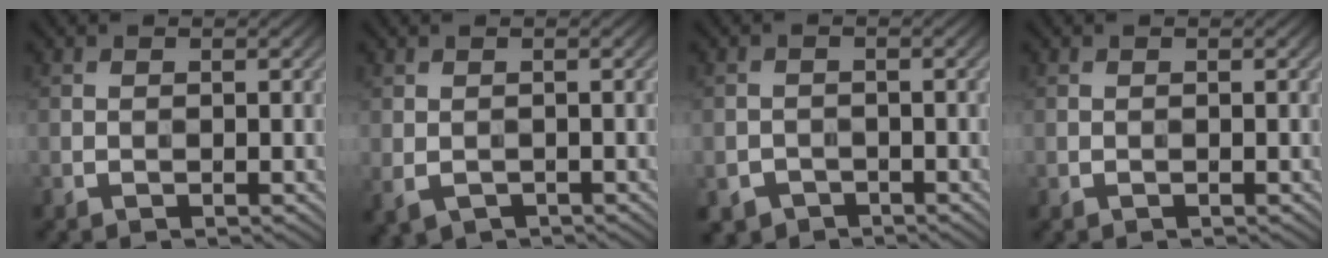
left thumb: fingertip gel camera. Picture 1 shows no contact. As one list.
[{"total": 2.2, "force": [-0.9, 1.6, 1.3], "torque": [-0.029, -0.013, -0.013]}, {"total": 2.3, "force": [-1.6, 1.6, 0.3], "torque": [-0.002, -0.005, -0.031]}, {"total": 0.0}]